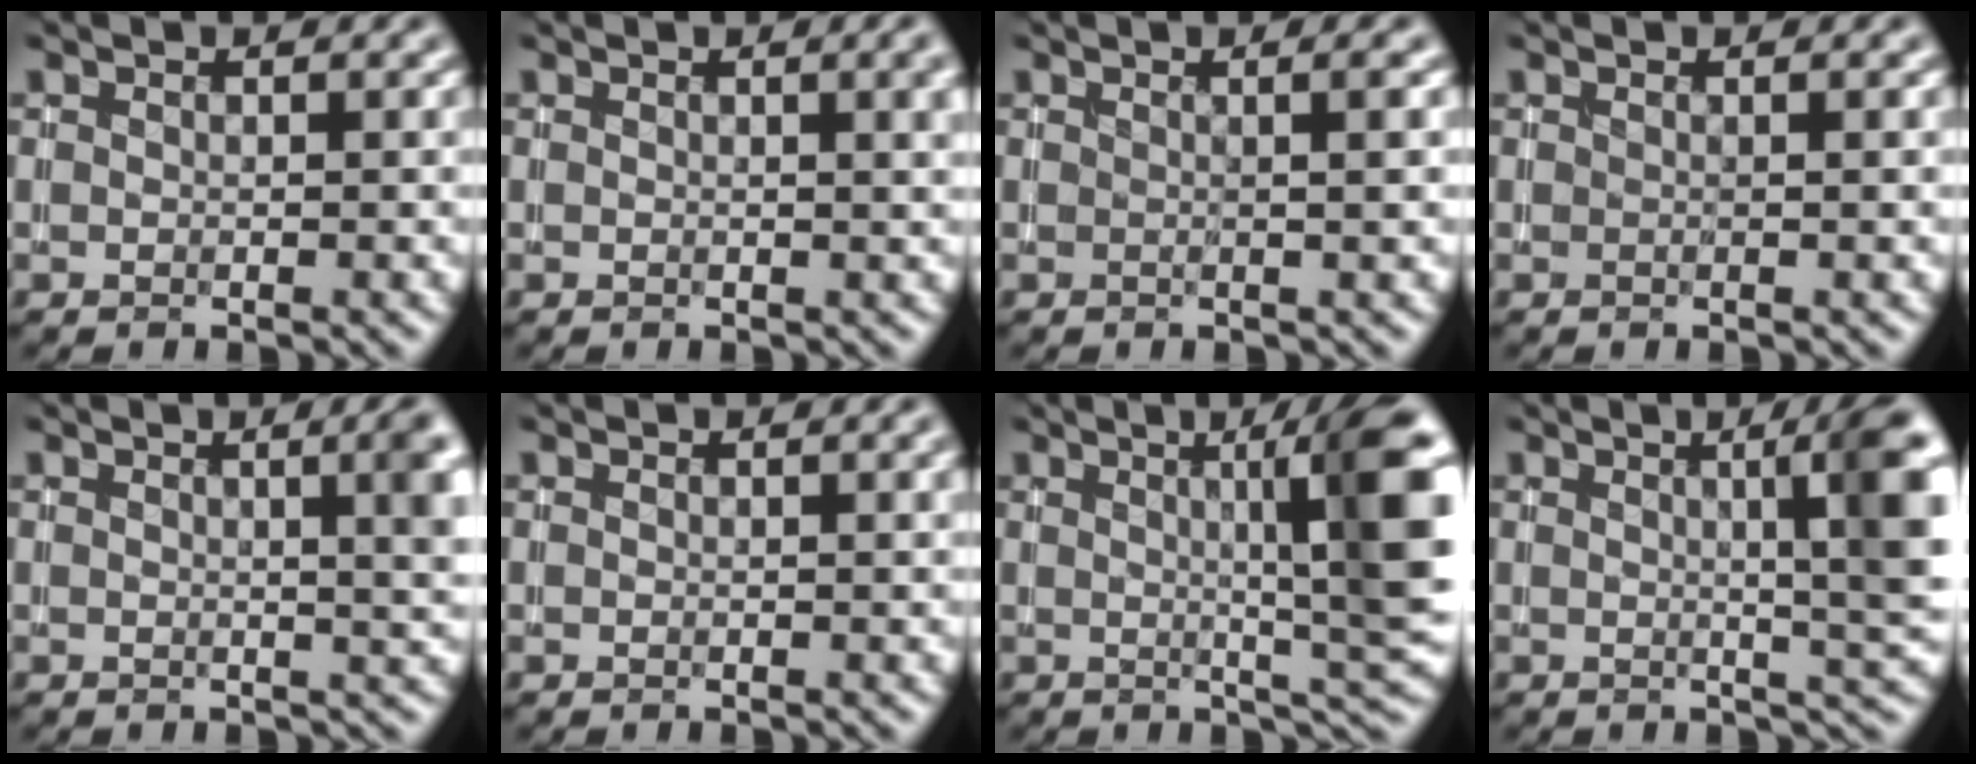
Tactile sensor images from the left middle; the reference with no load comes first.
{"total": 2.3, "force": [0.7, 0.7, 2.1], "torque": [-0.015, 0.007, 0.007]}
{"total": 2.3, "force": [0.4, 0.8, 2.1], "torque": [-0.017, 0.002, -0.007]}
{"total": 0.6, "force": [0.1, 0.1, 0.6], "torque": [-0.006, 0.001, -0.001]}
{"total": 5.4, "force": [1.1, 2.0, 4.9], "torque": [-0.025, 0.017, 0.006]}
{"total": 1.0, "force": [0.3, 0.2, 0.9], "torque": [-0.011, 0.004, 0.004]}
{"total": 9.8, "force": [1.8, 1.4, 9.5], "torque": [-0.115, 0.007, 0.026]}
{"total": 7.9, "force": [1.4, 1.6, 7.6], "torque": [-0.077, 0.010, 0.020]}